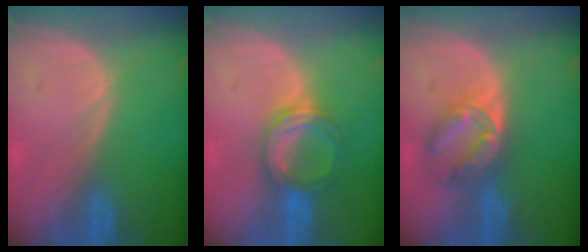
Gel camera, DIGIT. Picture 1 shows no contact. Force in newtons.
{"total": 5.3, "press": 5.2, "slide": 0.5}
{"total": 6.0, "press": 5.6, "slide": 2.2}